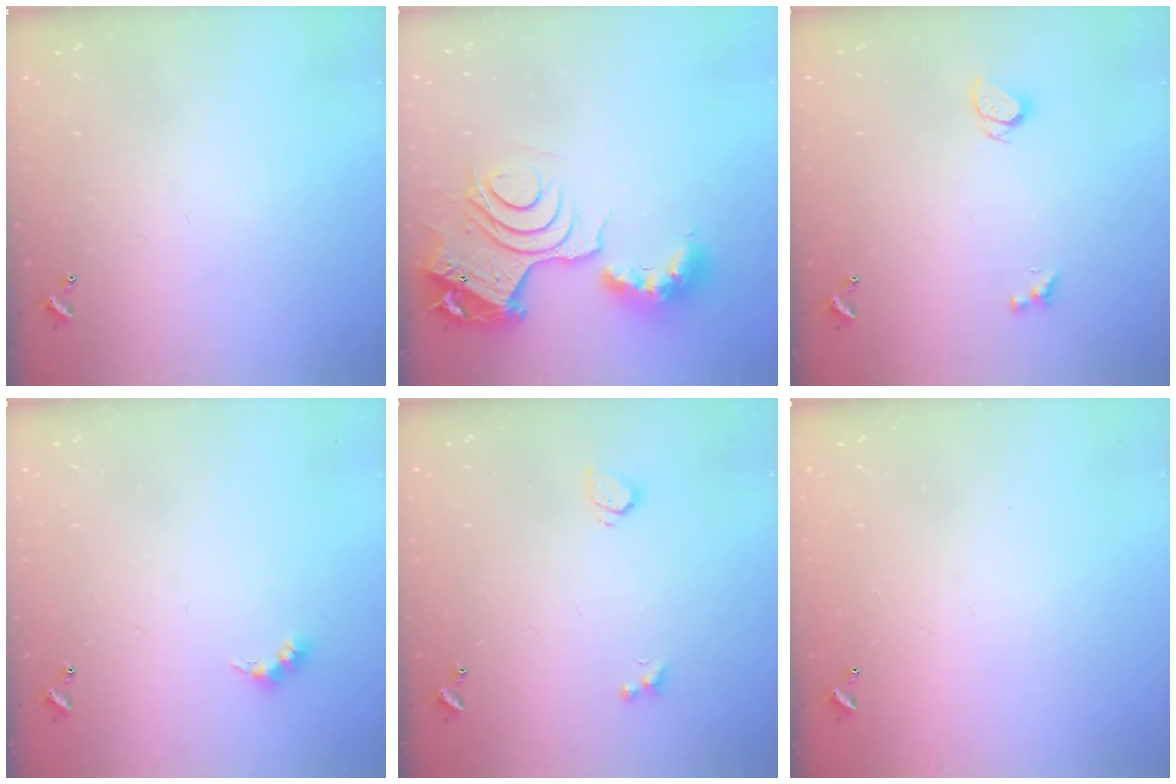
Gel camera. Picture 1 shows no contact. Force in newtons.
{"total": 14.1, "press": 14.0, "slide": 1.8}
{"total": 2.4, "press": 2.3, "slide": 0.6}
{"total": 3.9, "press": 3.8, "slide": 0.6}
{"total": 2.1, "press": 1.8, "slide": 1.2}
{"total": 2.8, "press": 2.8, "slide": 0.1}